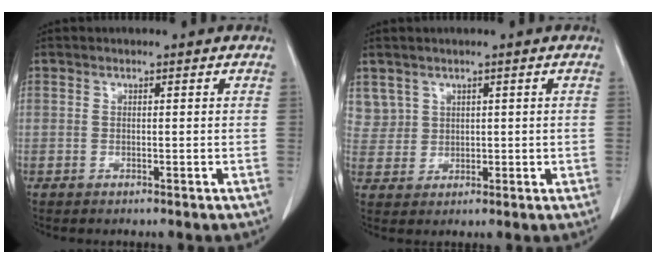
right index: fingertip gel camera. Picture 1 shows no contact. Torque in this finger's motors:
{"motor_torque": [-0.07, 0.14, -0.01, 0.02]}